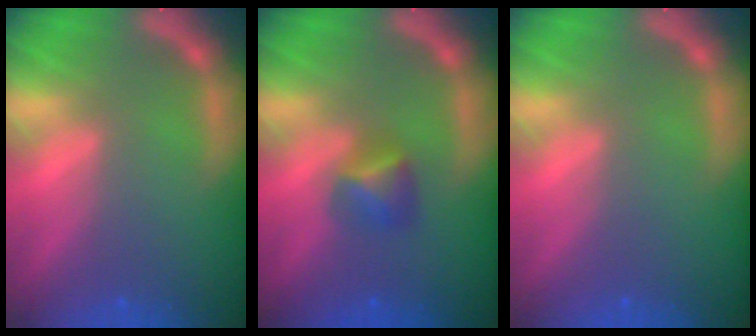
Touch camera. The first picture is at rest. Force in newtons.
{"total": 2.4}
{"total": 0.0}